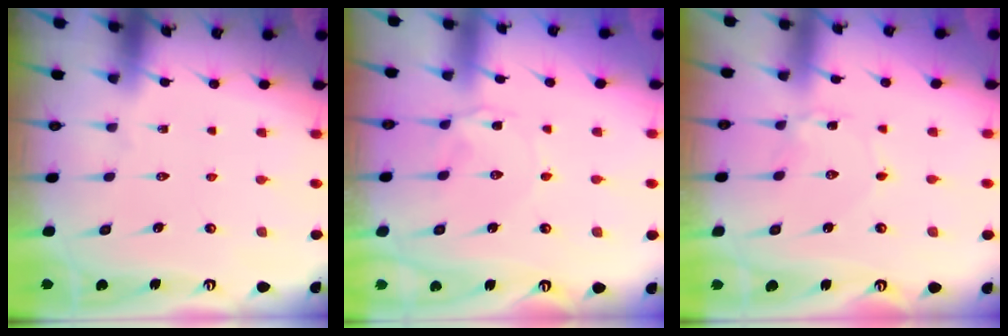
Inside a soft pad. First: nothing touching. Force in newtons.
{"total": 2.7, "press": 2.6, "slide": 0.4}
{"total": 0.9, "press": 0.9, "slide": 0.1}